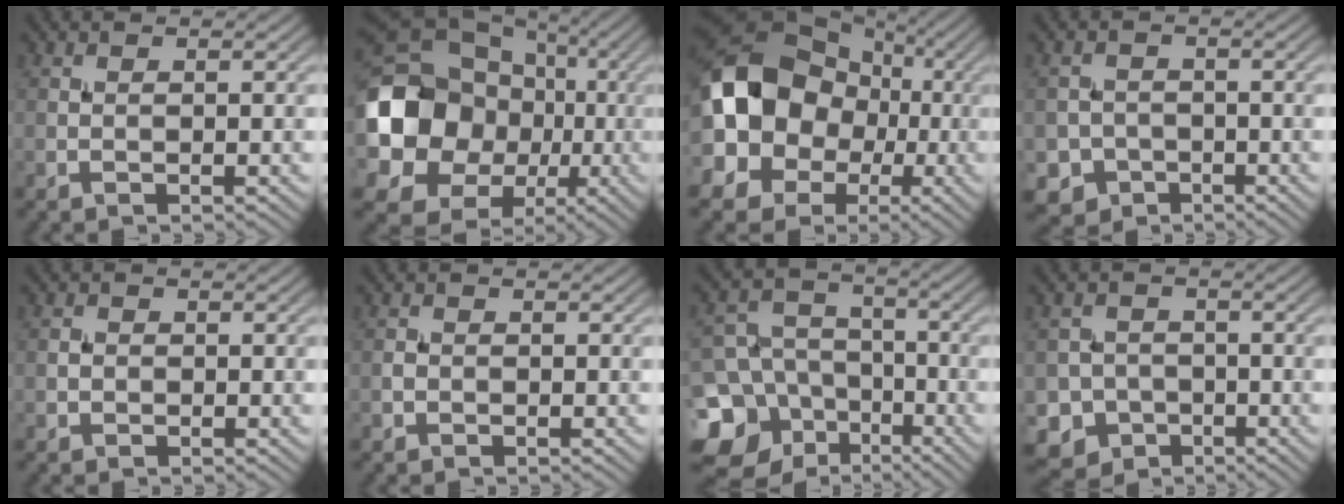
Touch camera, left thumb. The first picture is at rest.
{"total": 21.1, "force": [-0.3, 18.8, 9.5], "torque": [-0.233, -0.031, -0.025]}
{"total": 15.2, "force": [-0.4, 12.0, 9.2], "torque": [-0.194, 0.001, -0.017]}
{"total": 3.9, "force": [-1.9, 3.4, 0.6], "torque": [-0.010, -0.002, -0.044]}
{"total": 1.2, "force": [-0.3, 1.1, 0.3], "torque": [-0.004, -0.004, -0.010]}
{"total": 1.0, "force": [-0.4, 0.8, 0.3], "torque": [-0.005, -0.002, -0.012]}
{"total": 13.7, "force": [-5.9, 11.2, 5.2], "torque": [-0.164, -0.027, -0.115]}
{"total": 6.3, "force": [-3.1, 5.4, 1.2], "torque": [-0.020, -0.012, -0.070]}